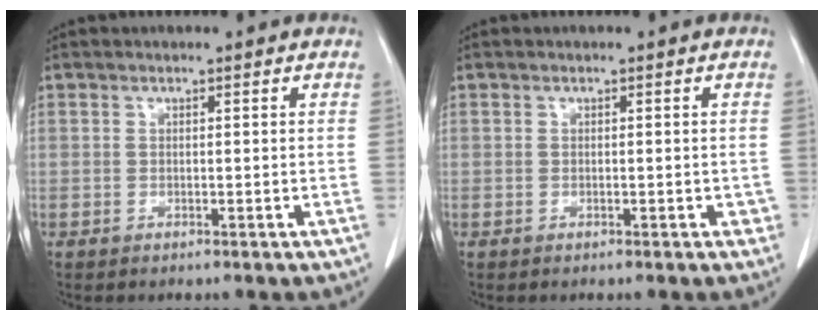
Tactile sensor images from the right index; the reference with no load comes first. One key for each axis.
{"total": 1.1, "fx": -0.3, "fy": 0.6, "fz": 0.8, "tx": -0.006, "ty": 0.002, "tz": -0.002}